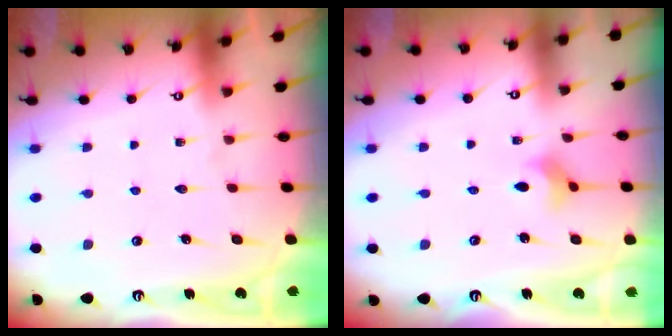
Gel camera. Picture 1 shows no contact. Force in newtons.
{"total": 2.7, "press": 2.6, "slide": 0.6}